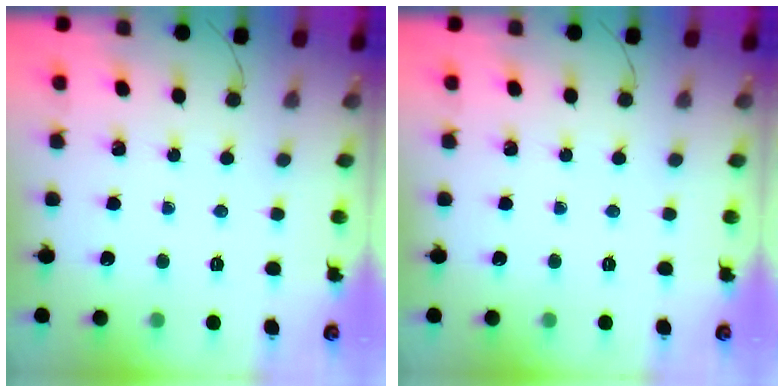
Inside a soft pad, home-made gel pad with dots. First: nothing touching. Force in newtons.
{"total": 0.0}